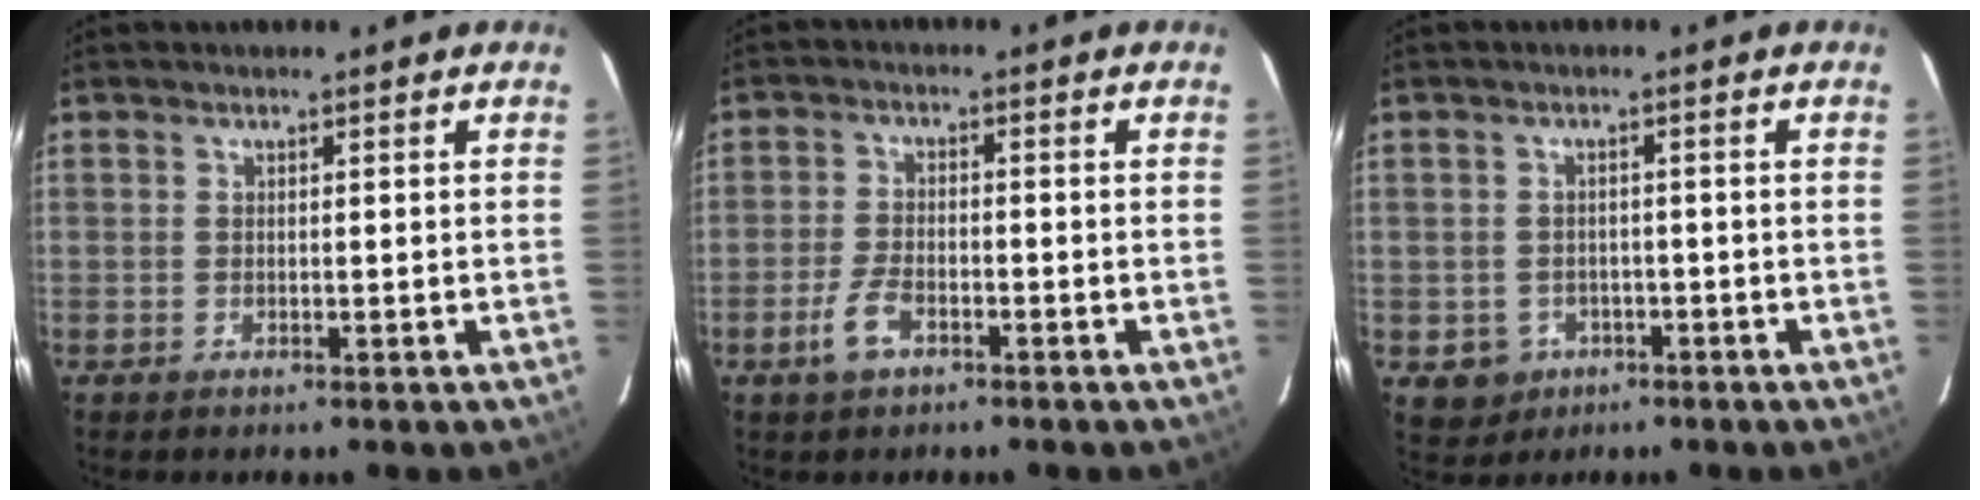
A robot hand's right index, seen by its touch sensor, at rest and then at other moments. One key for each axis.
{"total": 4.2, "fx": -2.4, "fy": 1.7, "fz": 3.1, "tx": -0.073, "ty": -0.003, "tz": -0.043}
{"total": 4.2, "fx": -1.6, "fy": 3.9, "fz": 0.6, "tx": -0.009, "ty": 0.008, "tz": -0.014}